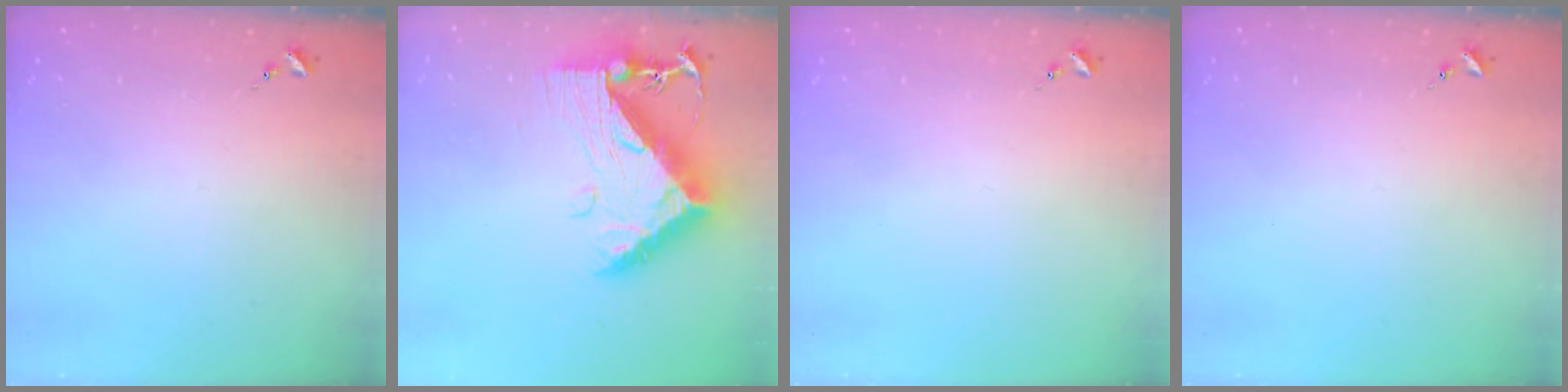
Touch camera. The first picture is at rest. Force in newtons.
{"total": 13.5, "press": 13.5, "slide": 1.2}
{"total": 0.0}
{"total": 0.0}